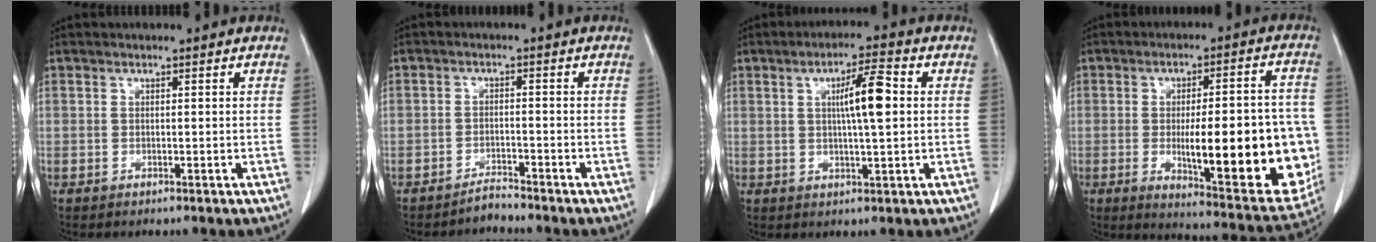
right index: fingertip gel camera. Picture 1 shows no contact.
{"total": 2.0, "force": [-2.0, 0.1, -0.2], "torque": [0.009, -0.006, -0.033]}
{"total": 7.1, "force": [1.1, 0.5, 7.0], "torque": [-0.116, 0.006, 0.017]}
{"total": 22.0, "force": [-3.4, 5.2, 21.1], "torque": [-0.231, 0.004, -0.024]}